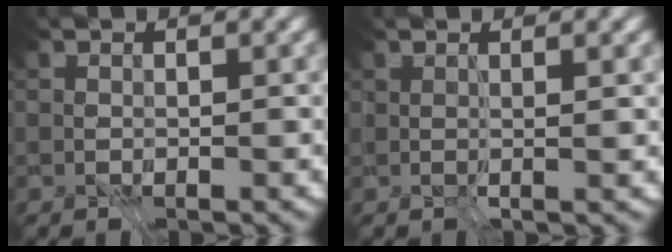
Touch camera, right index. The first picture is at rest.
{"total": 1.7, "force": [-0.2, -1.7, -0.3], "torque": [0.005, -0.020, 0.016]}